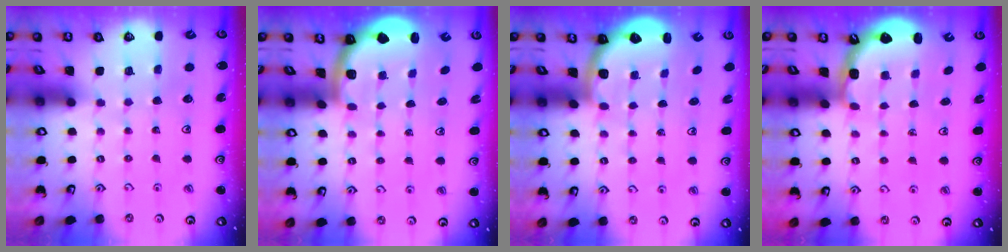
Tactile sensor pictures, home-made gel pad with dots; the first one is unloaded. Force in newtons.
{"total": 2.0, "press": 2.0, "slide": 0.5}
{"total": 2.6, "press": 2.3, "slide": 1.2}
{"total": 2.6, "press": 2.2, "slide": 1.4}